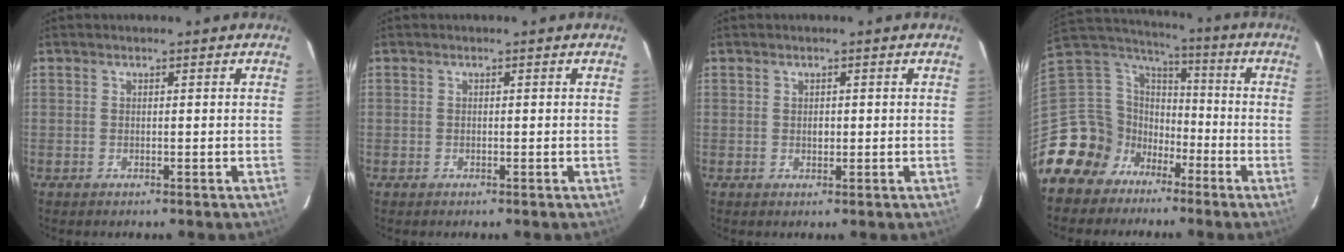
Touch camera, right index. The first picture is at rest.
{"total": 0.0}
{"total": 1.3, "force": [0.0, 0.9, 0.8], "torque": [-0.012, 0.001, 0.001]}
{"total": 14.2, "force": [-7.9, 11.3, 3.1], "torque": [-0.089, 0.046, -0.150]}